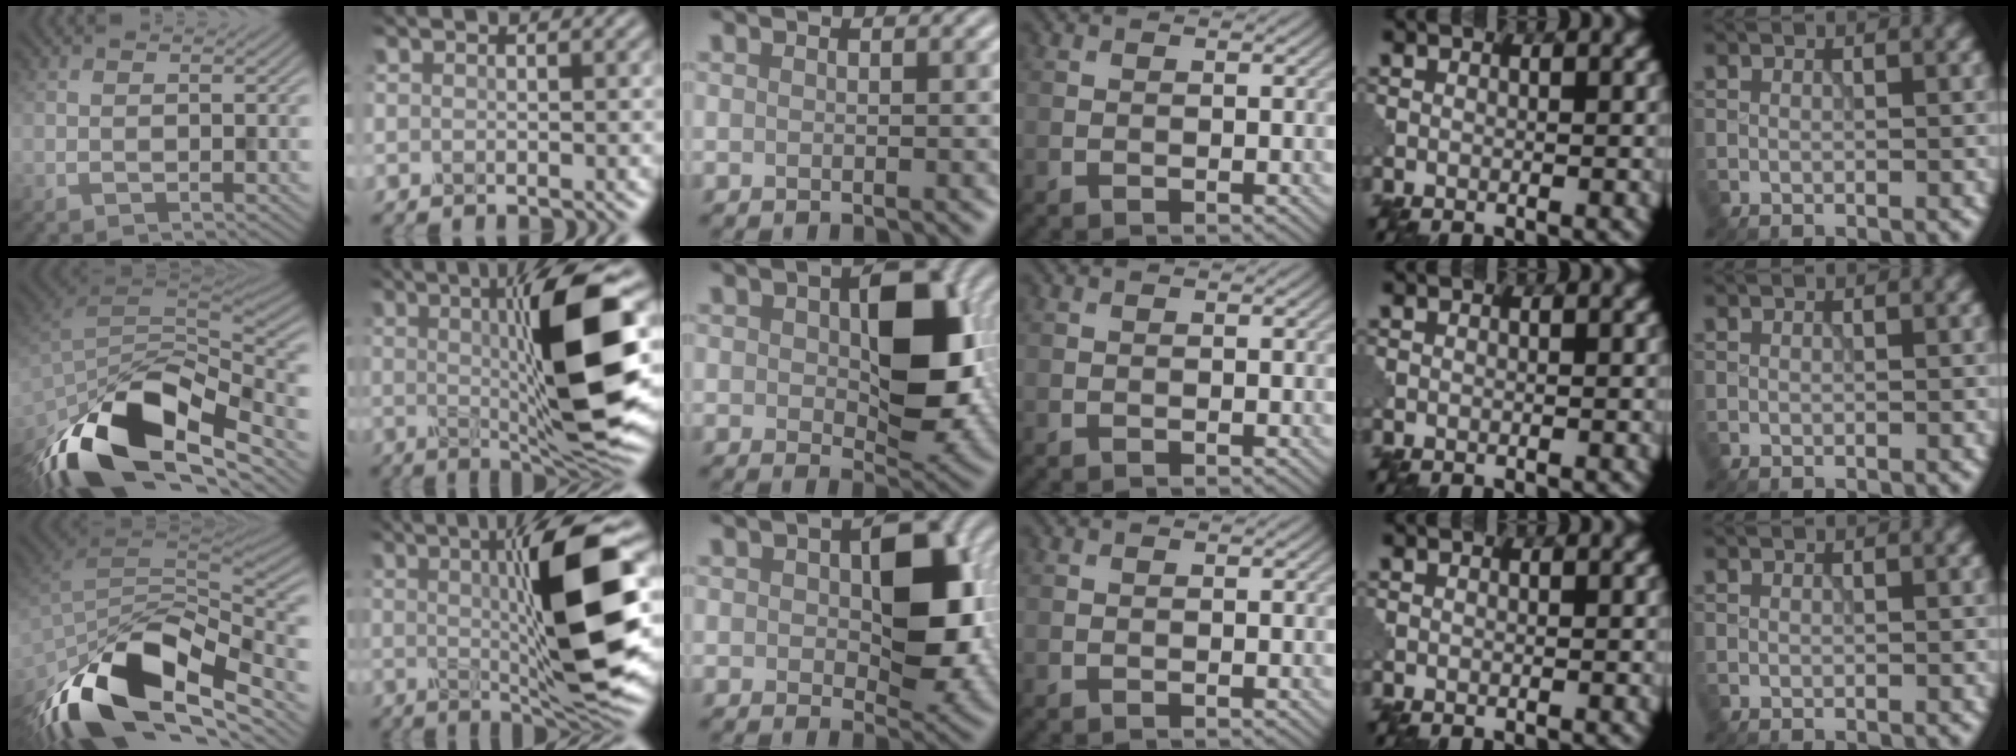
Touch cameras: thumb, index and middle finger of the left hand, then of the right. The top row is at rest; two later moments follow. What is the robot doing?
{"motion": "shake", "object": "sieve"}